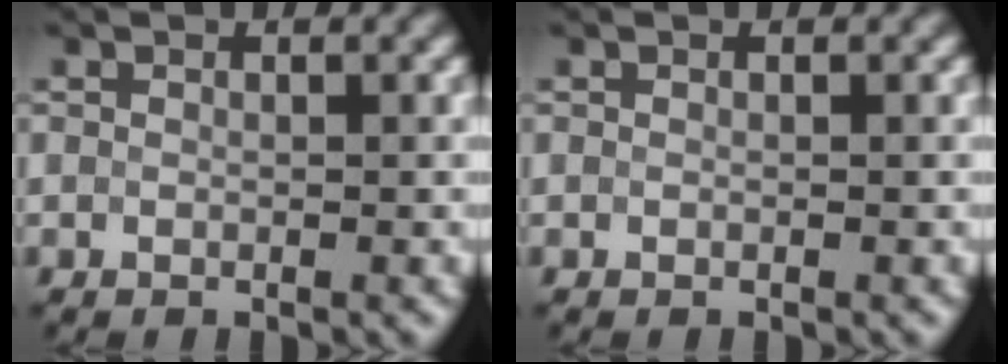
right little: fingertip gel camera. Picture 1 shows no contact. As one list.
[{"total": 0.0}]